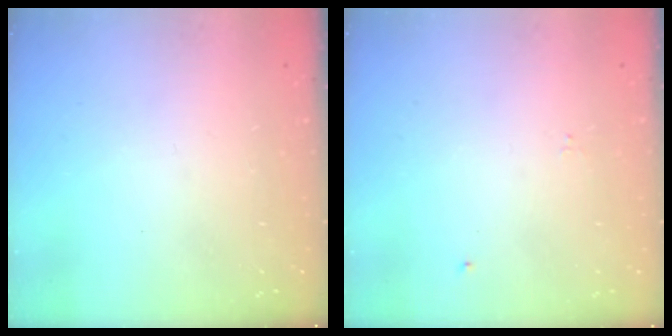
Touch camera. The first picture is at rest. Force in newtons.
{"total": 0.0}